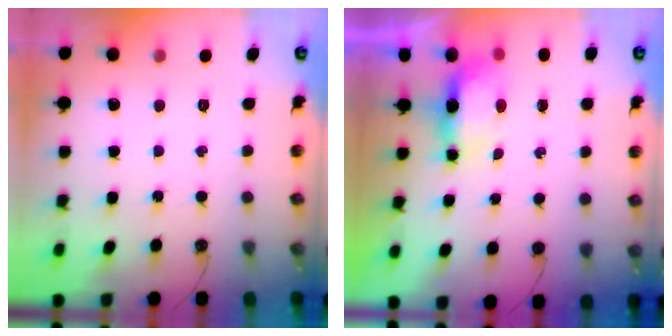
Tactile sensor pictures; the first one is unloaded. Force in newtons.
{"total": 6.5, "press": 6.1, "slide": 2.3}